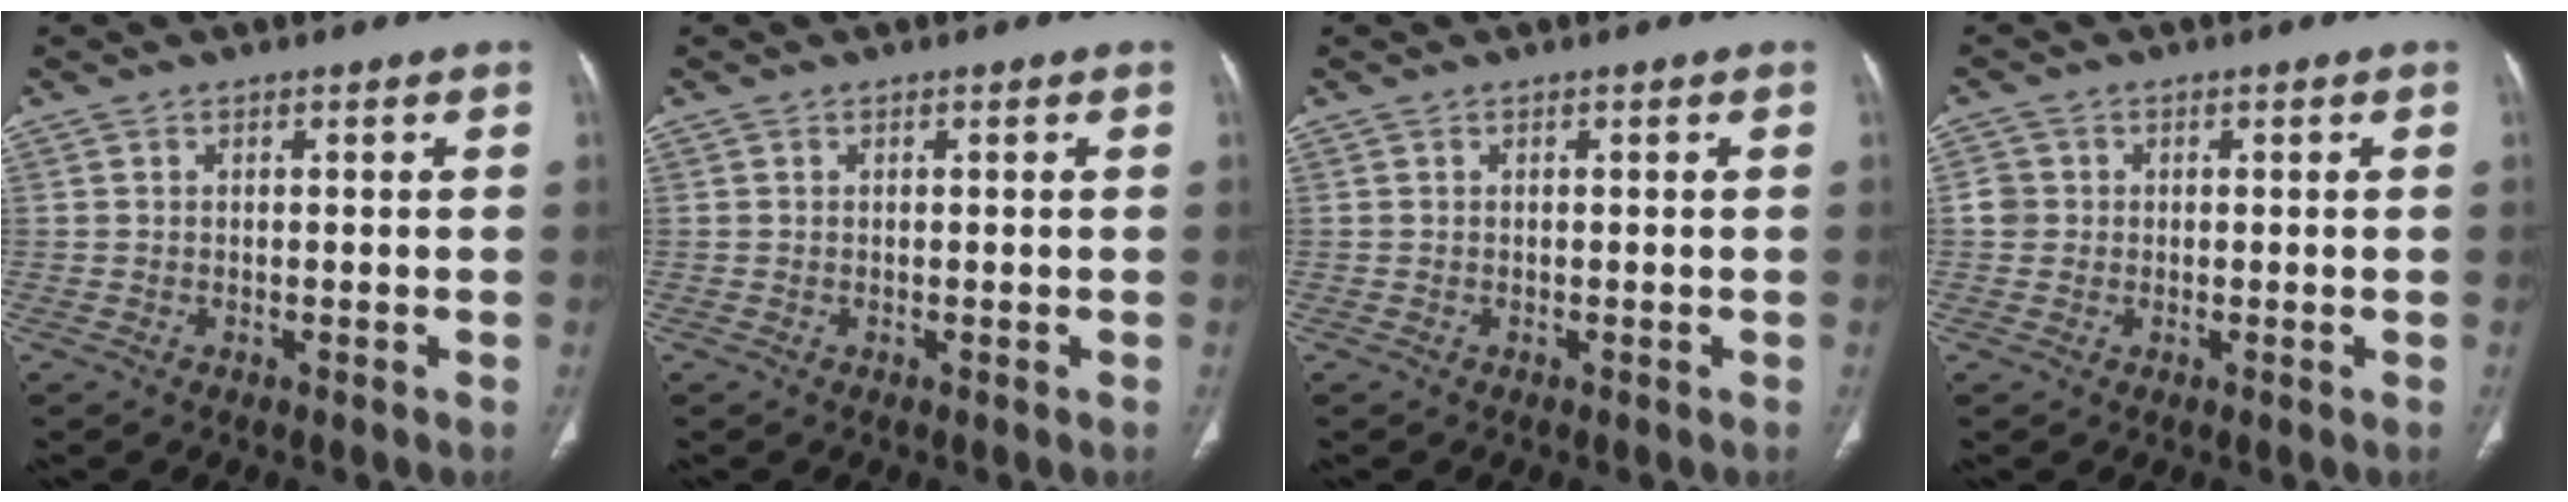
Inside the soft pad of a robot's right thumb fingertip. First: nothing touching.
{"total": 0.0}
{"total": 0.0}
{"total": 2.5, "force": [0.1, 2.4, 0.5], "torque": [0.006, 0.008, 0.001]}